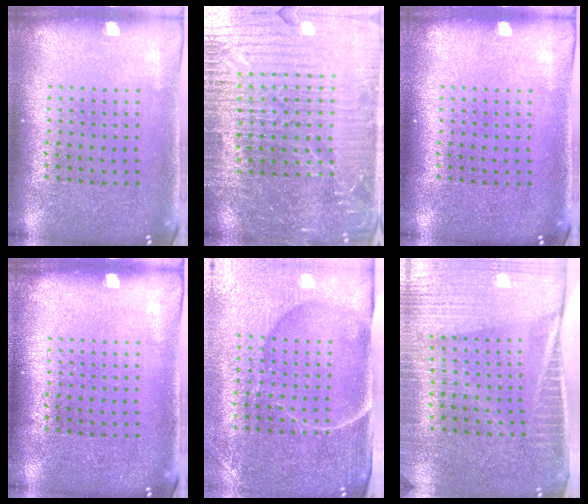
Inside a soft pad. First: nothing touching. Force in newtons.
{"total": 4.9, "press": 4.6, "slide": 1.7}
{"total": 0.0}
{"total": 0.0}
{"total": 4.6, "press": 4.0, "slide": 2.3}
{"total": 4.0, "press": 3.5, "slide": 2.0}